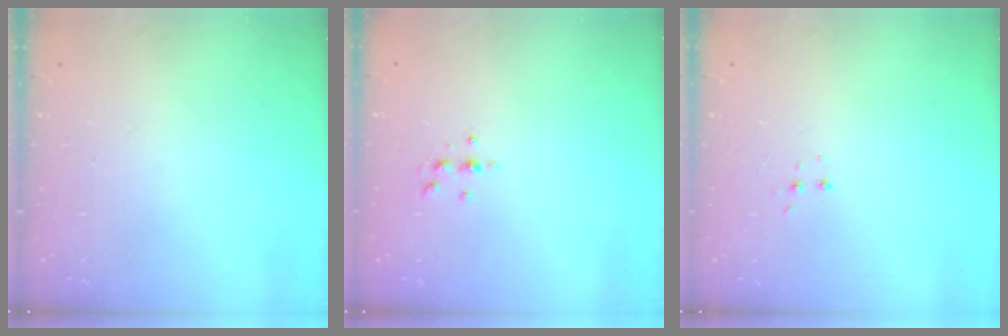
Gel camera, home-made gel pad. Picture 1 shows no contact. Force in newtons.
{"total": 3.1, "press": 3.1, "slide": 0.5}
{"total": 5.2, "press": 5.2, "slide": 0.3}